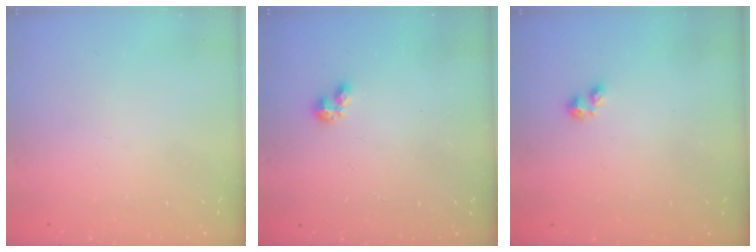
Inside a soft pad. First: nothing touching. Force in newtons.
{"total": 3.3, "press": 3.3, "slide": 0.6}
{"total": 1.0, "press": 0.9, "slide": 0.4}